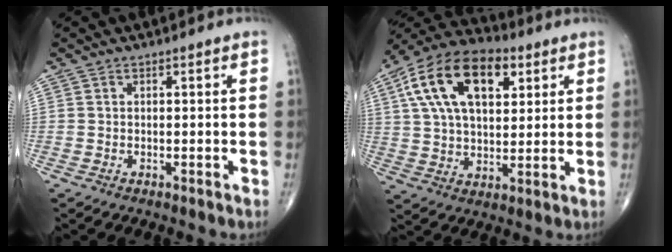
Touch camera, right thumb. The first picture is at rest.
{"total": 19.2, "force": [7.0, 10.6, 14.3], "torque": [-0.237, 0.004, 0.117]}